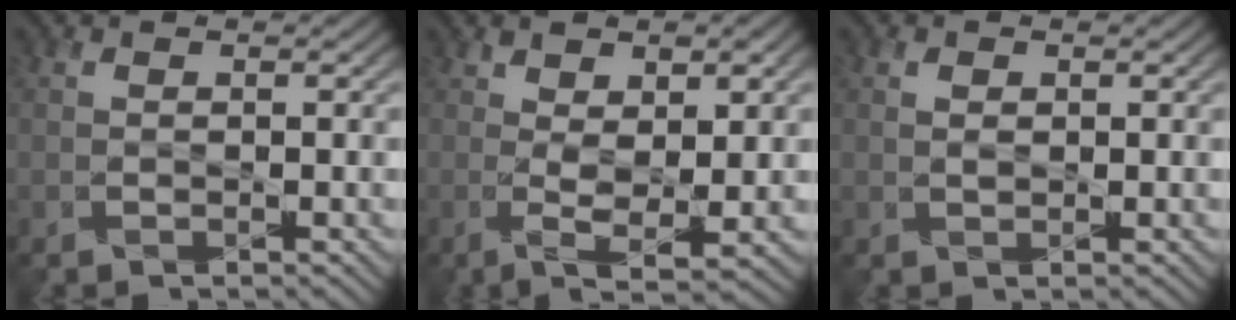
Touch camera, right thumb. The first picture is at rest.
{"total": 5.7, "force": [1.1, 1.3, 5.5], "torque": [-0.090, -0.006, 0.020]}
{"total": 0.9, "force": [0.3, 0.5, 0.7], "torque": [-0.013, -0.001, 0.005]}